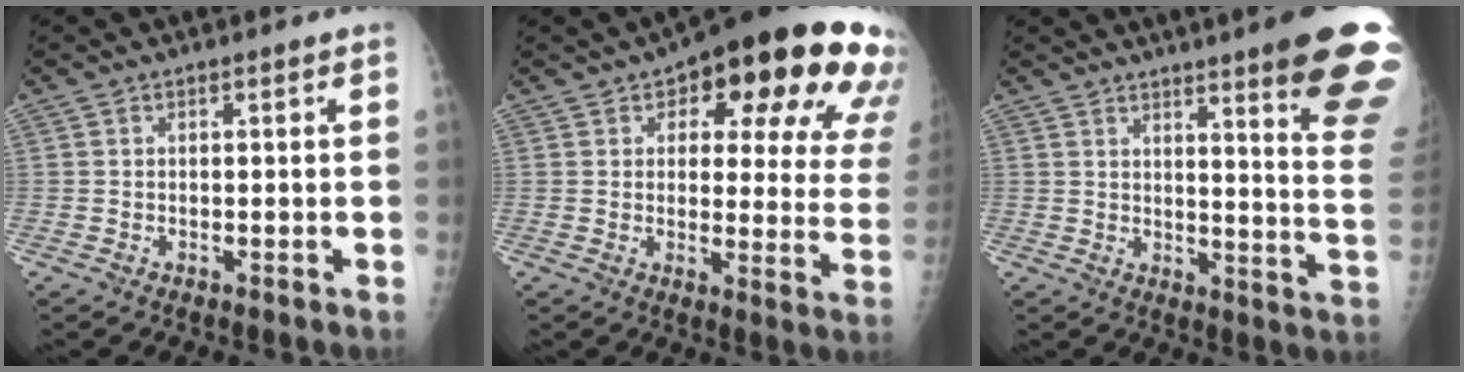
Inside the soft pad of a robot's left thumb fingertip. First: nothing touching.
{"total": 25.3, "force": [12.8, 9.8, 19.5], "torque": [-0.201, -0.015, 0.151]}
{"total": 19.5, "force": [12.9, 1.4, 14.6], "torque": [-0.165, -0.078, 0.155]}